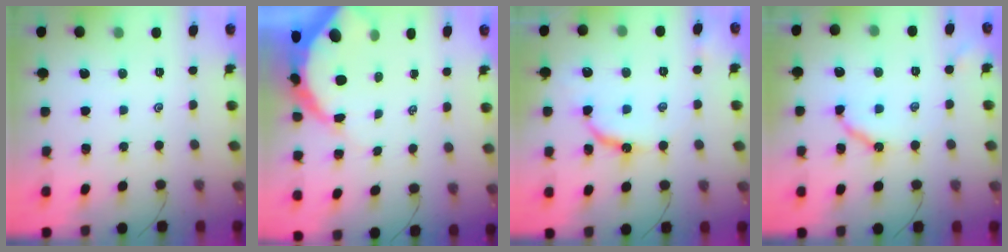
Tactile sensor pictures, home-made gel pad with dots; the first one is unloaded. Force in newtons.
{"total": 9.3, "press": 9.3, "slide": 1.0}
{"total": 9.4, "press": 9.4, "slide": 0.9}
{"total": 8.1, "press": 8.0, "slide": 0.8}